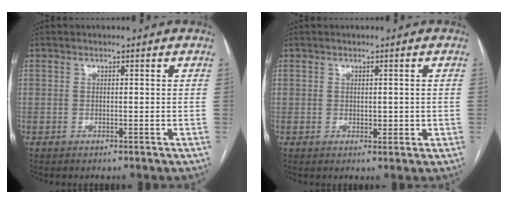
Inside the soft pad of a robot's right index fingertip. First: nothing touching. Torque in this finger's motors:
{"motor_torque": [0.17, 0.33, 0.05, 0.05]}